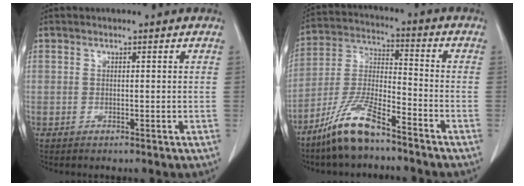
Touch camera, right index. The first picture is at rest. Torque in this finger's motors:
{"motor_torque": [0.80, -0.66, 0.40, 0.15]}